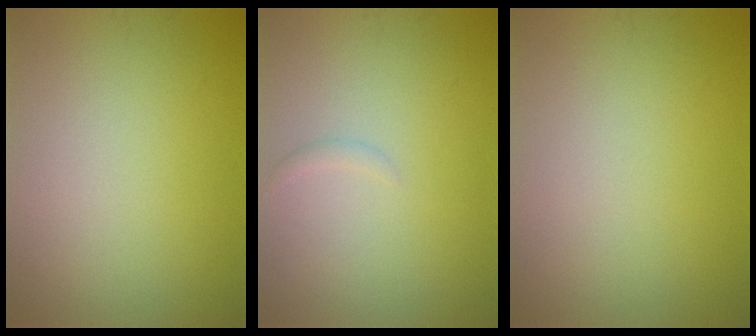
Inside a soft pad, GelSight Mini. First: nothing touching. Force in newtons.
{"total": 0.6, "press": 0.6, "slide": 0.1}
{"total": 0.0}